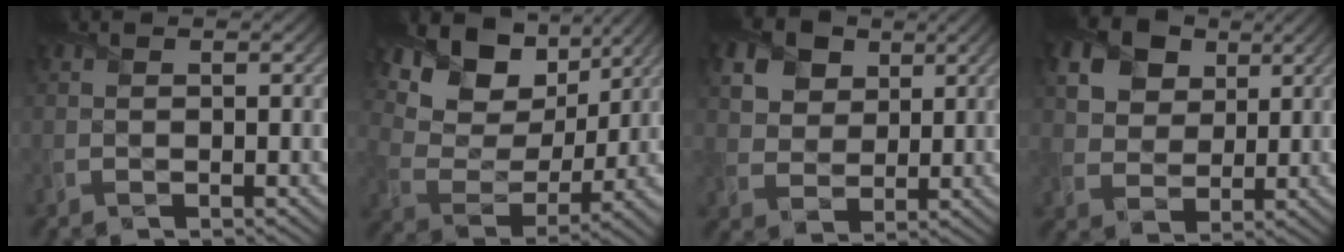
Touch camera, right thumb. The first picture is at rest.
{"total": 13.5, "force": [8.4, 7.6, 7.2], "torque": [-0.165, 0.009, 0.142]}
{"total": 11.0, "force": [5.8, 7.8, 5.1], "torque": [-0.158, 0.016, 0.107]}
{"total": 14.4, "force": [7.4, 10.4, 6.7], "torque": [-0.193, 0.023, 0.148]}